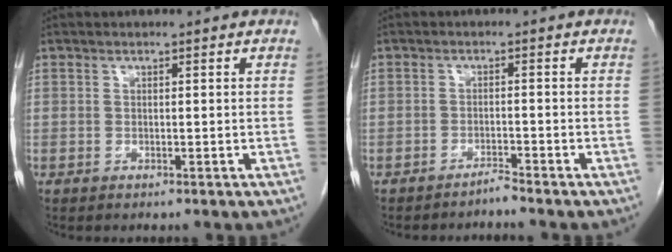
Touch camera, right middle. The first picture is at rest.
{"total": 1.5, "force": [-1.4, -0.4, 0.0], "torque": [0.008, -0.002, -0.021]}